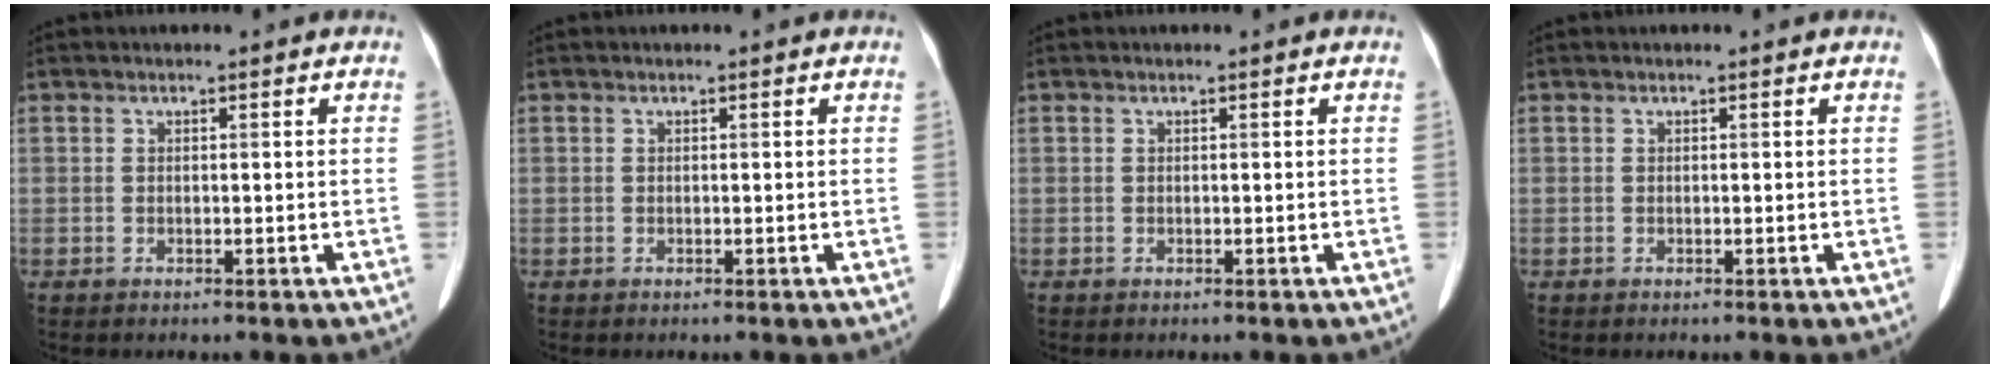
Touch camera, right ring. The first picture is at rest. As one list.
[{"total": 0.0}, {"total": 0.0}, {"total": 0.0}]